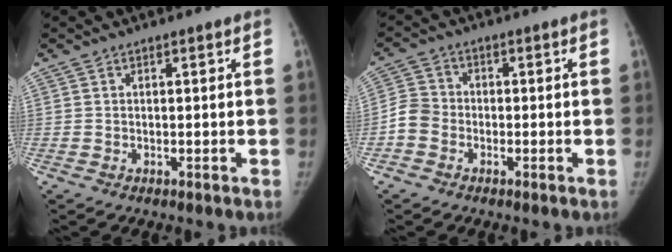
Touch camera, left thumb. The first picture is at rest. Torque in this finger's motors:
{"motor_torque": [-0.68, 0.69, -0.11, 0.02, 0.01]}